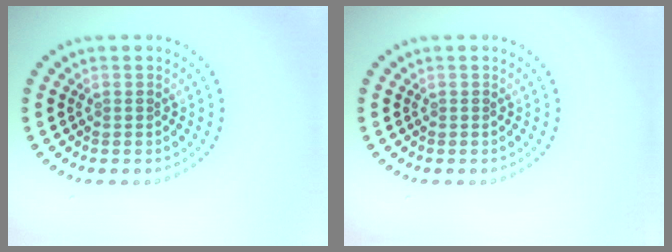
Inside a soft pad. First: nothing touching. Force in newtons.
{"total": 0.0}